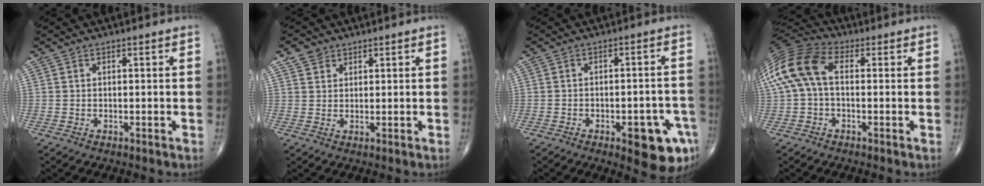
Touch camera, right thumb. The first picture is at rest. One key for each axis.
{"total": 2.6, "fx": 1.8, "fy": 1.8, "fz": 0.6, "tx": -0.001, "ty": -0.003, "tz": 0.031}
{"total": 10.1, "fx": -4.5, "fy": 3.6, "fz": 8.3, "tx": -0.084, "ty": 0.021, "tz": -0.048}
{"total": 12.7, "fx": 1.3, "fy": 7.6, "fz": 10.1, "tx": -0.216, "ty": 0.034, "tz": 0.012}